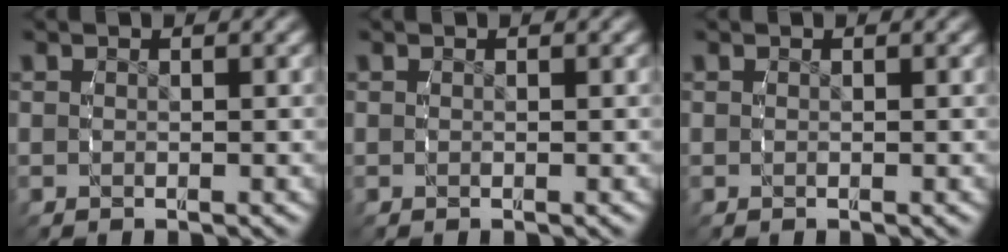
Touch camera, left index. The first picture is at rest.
{"total": 0.0}
{"total": 0.0}